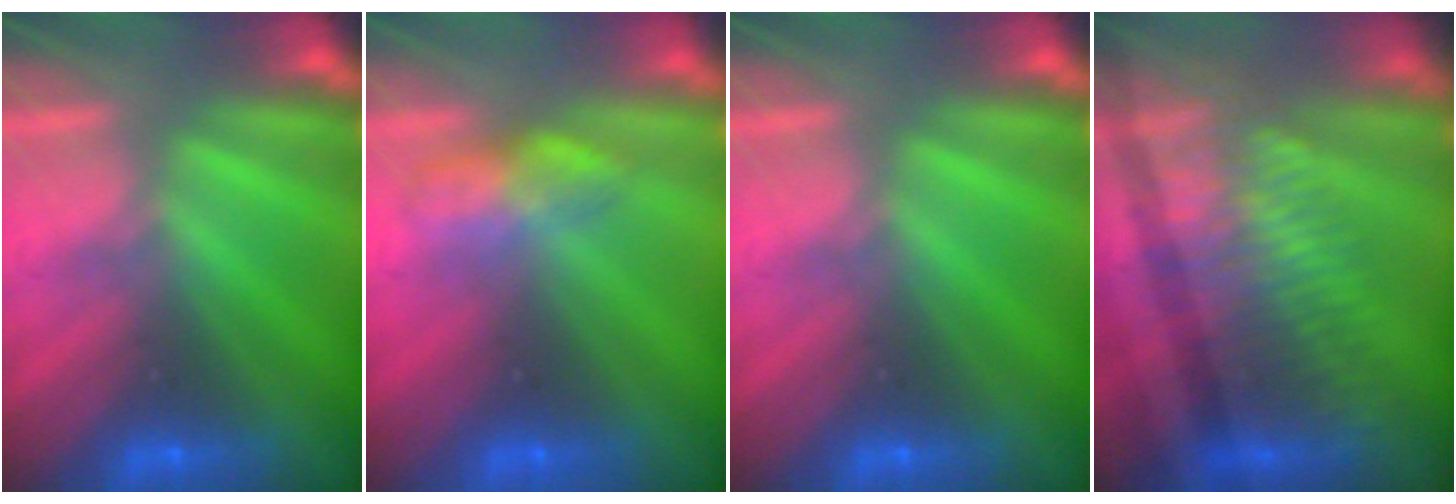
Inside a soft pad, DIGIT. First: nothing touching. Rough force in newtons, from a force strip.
{"total": 2.8}
{"total": 0.0}
{"total": 3.3}